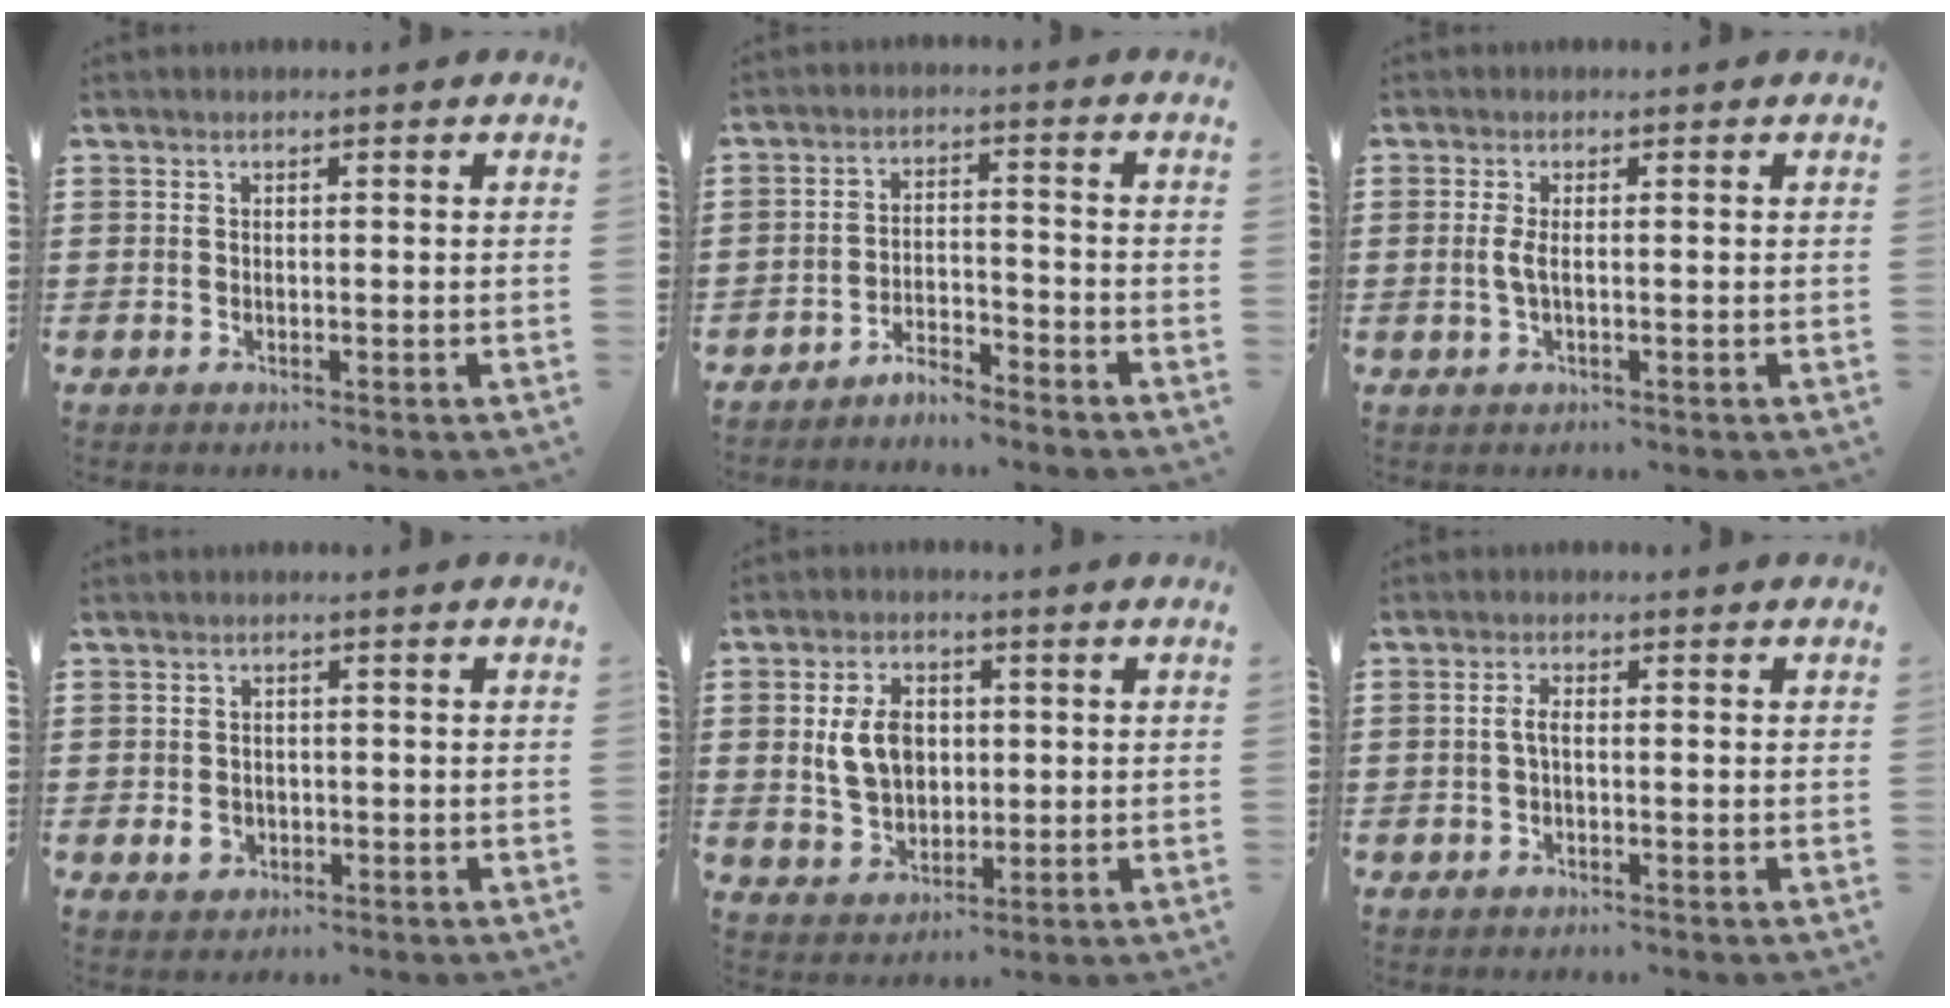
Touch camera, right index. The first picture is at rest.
{"total": 3.6, "force": [-3.6, 0.1, 0.2], "torque": [-0.011, 0.003, -0.076]}
{"total": 2.2, "force": [-0.2, 0.4, 2.1], "torque": [-0.056, -0.009, -0.008]}
{"total": 2.3, "force": [-0.6, 1.8, 1.2], "torque": [-0.026, 0.004, -0.012]}
{"total": 6.9, "force": [0.9, 4.8, 4.9], "torque": [-0.111, 0.008, 0.010]}
{"total": 2.0, "force": [-0.4, 0.6, 1.8], "torque": [-0.050, -0.006, -0.012]}